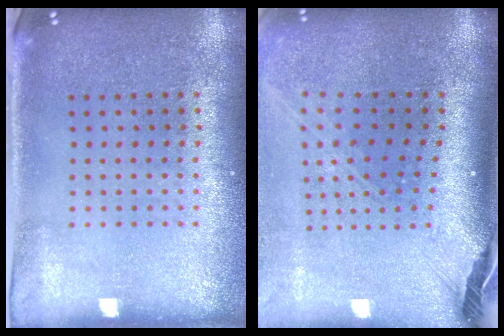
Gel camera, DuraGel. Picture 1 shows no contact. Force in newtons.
{"total": 2.8, "press": 2.0, "slide": 1.9}